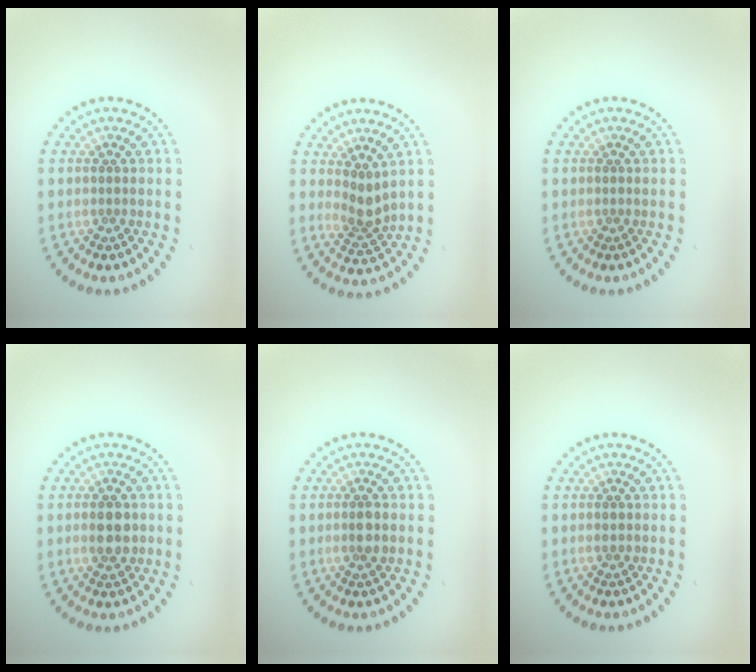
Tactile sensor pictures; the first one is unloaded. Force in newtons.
{"total": 2.4, "press": 1.8, "slide": 1.6}
{"total": 0.0}
{"total": 3.4, "press": 3.4, "slide": 0.0}
{"total": 1.6, "press": 1.5, "slide": 0.5}
{"total": 1.0, "press": 1.0, "slide": 0.1}